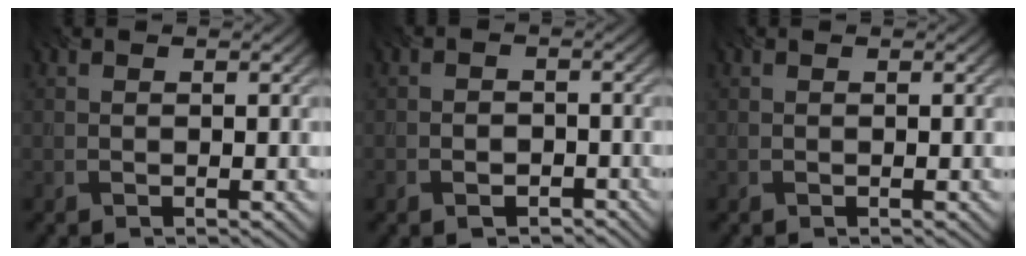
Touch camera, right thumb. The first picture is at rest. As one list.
[{"total": 3.0, "force": [-1.8, 1.9, 1.4], "torque": [-0.013, 0.000, -0.034]}, {"total": 0.0}]